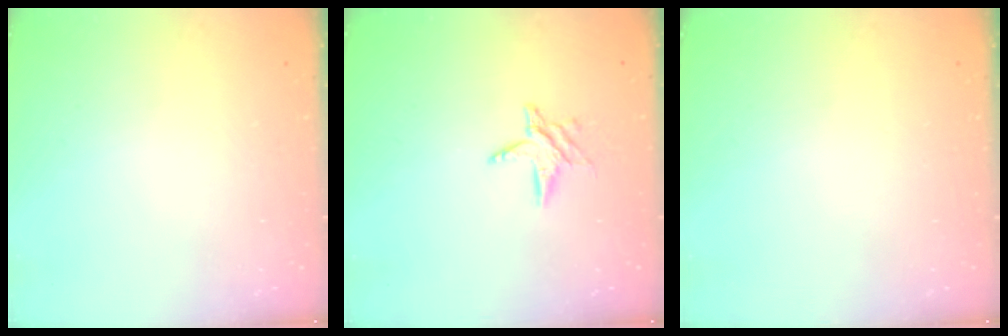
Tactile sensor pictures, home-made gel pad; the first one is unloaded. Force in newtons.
{"total": 6.1, "press": 6.0, "slide": 0.7}
{"total": 0.0}